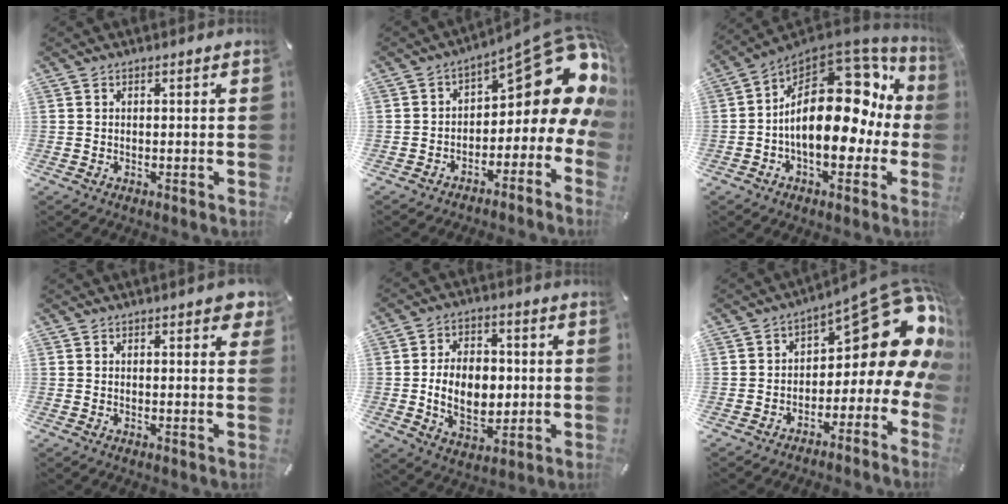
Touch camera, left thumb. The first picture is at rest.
{"total": 14.7, "force": [7.1, 6.8, 11.0], "torque": [-0.126, -0.063, 0.111]}
{"total": 23.5, "force": [1.7, 14.2, 18.7], "torque": [-0.301, -0.024, 0.040]}
{"total": 2.7, "force": [1.6, 1.1, 1.9], "torque": [-0.018, -0.004, 0.023]}
{"total": 11.9, "force": [-0.5, 8.4, 8.4], "torque": [-0.138, 0.007, -0.007]}
{"total": 16.1, "force": [7.0, 8.1, 12.0], "torque": [-0.144, -0.059, 0.111]}